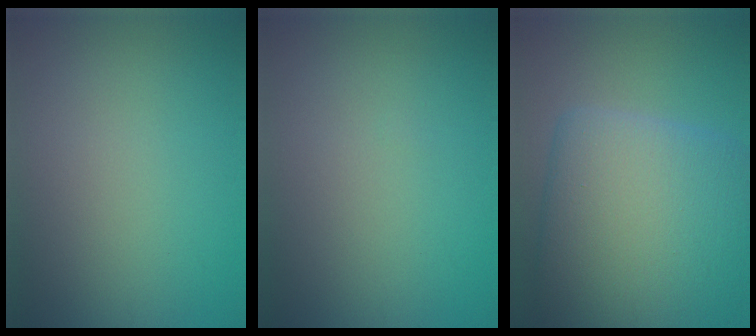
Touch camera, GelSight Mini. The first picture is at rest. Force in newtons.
{"total": 0.0}
{"total": 11.3, "press": 11.3, "slide": 0.8}